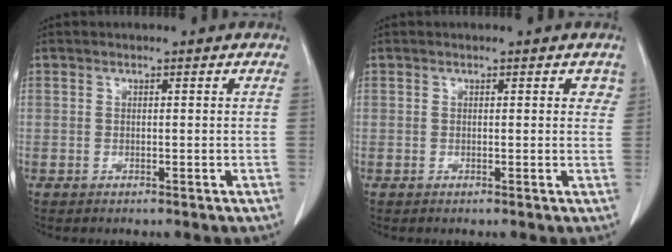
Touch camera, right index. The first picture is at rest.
{"total": 1.4, "force": [0.8, 0.9, 0.8], "torque": [0.004, 0.001, 0.001]}